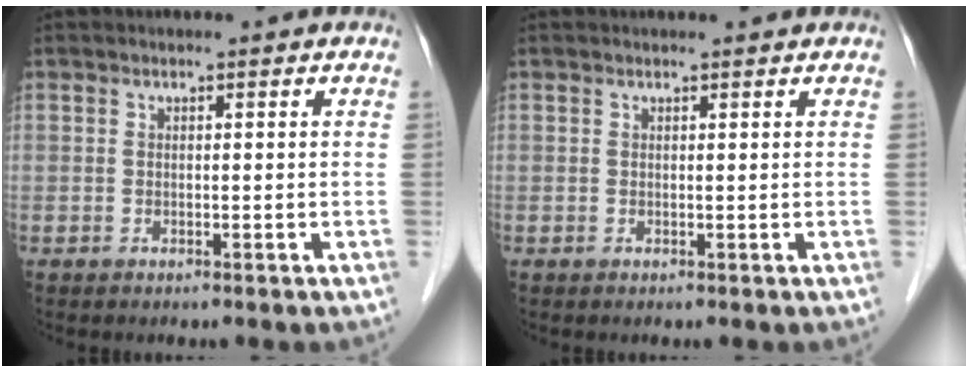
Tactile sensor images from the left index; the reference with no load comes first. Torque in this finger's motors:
{"motor_torque": [0.17, -0.06, -0.01, 0.00]}